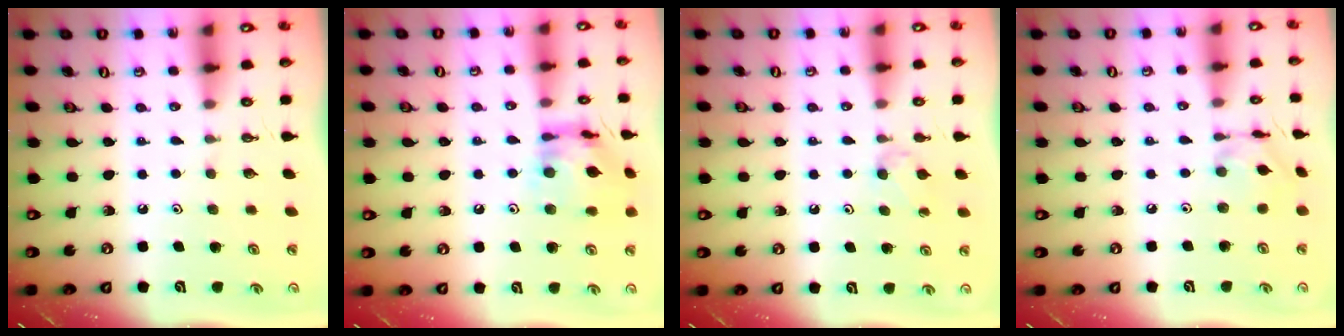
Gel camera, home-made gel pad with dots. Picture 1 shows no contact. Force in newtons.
{"total": 14.1, "press": 14.1, "slide": 1.3}
{"total": 4.5, "press": 4.5, "slide": 0.6}
{"total": 7.4, "press": 7.4, "slide": 0.5}